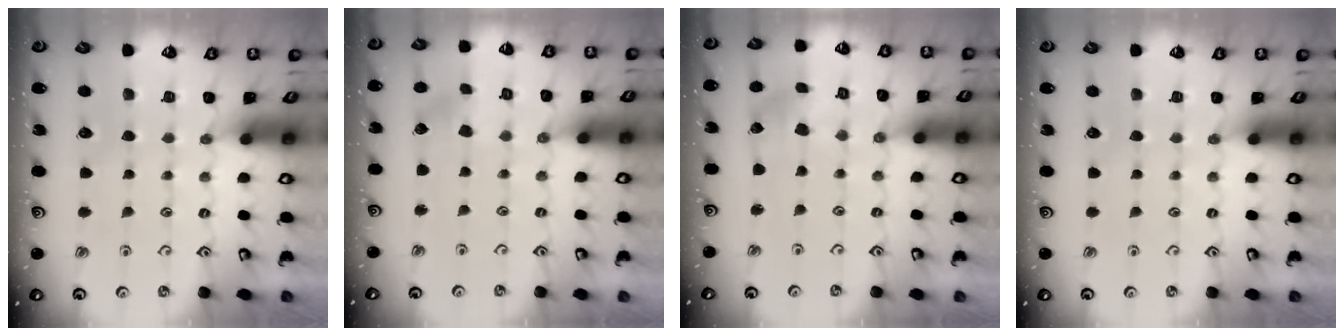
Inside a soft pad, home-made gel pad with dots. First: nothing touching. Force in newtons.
{"total": 2.3, "press": 2.1, "slide": 0.7}
{"total": 2.6, "press": 2.6, "slide": 0.4}
{"total": 0.0}